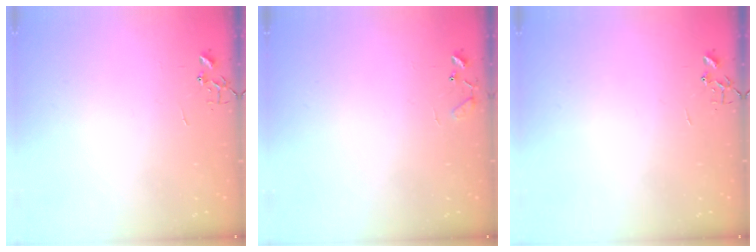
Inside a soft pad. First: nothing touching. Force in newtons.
{"total": 7.6, "press": 7.5, "slide": 0.6}
{"total": 0.0}